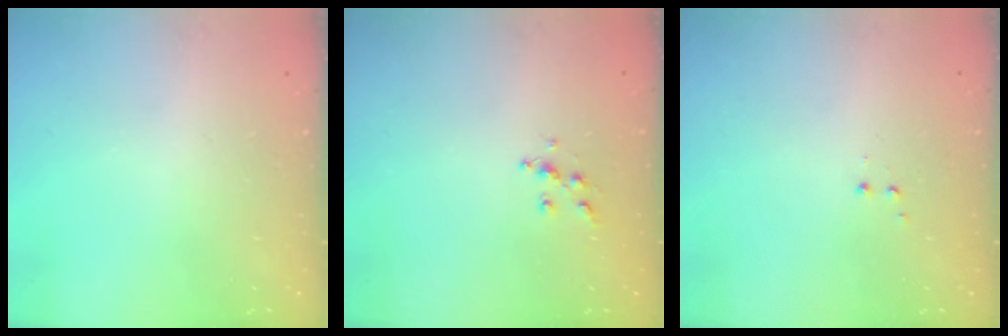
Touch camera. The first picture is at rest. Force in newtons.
{"total": 6.1, "press": 6.1, "slide": 0.4}
{"total": 1.2, "press": 1.1, "slide": 0.5}